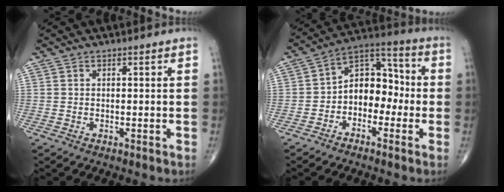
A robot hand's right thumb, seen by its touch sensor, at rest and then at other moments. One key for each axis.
{"total": 10.6, "fx": -2.0, "fy": 7.5, "fz": 7.2, "tx": -0.075, "ty": 0.047, "tz": -0.052}